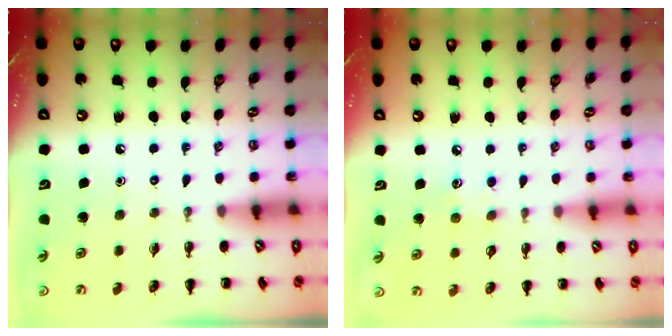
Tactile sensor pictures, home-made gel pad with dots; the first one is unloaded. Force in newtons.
{"total": 5.4, "press": 5.2, "slide": 1.3}